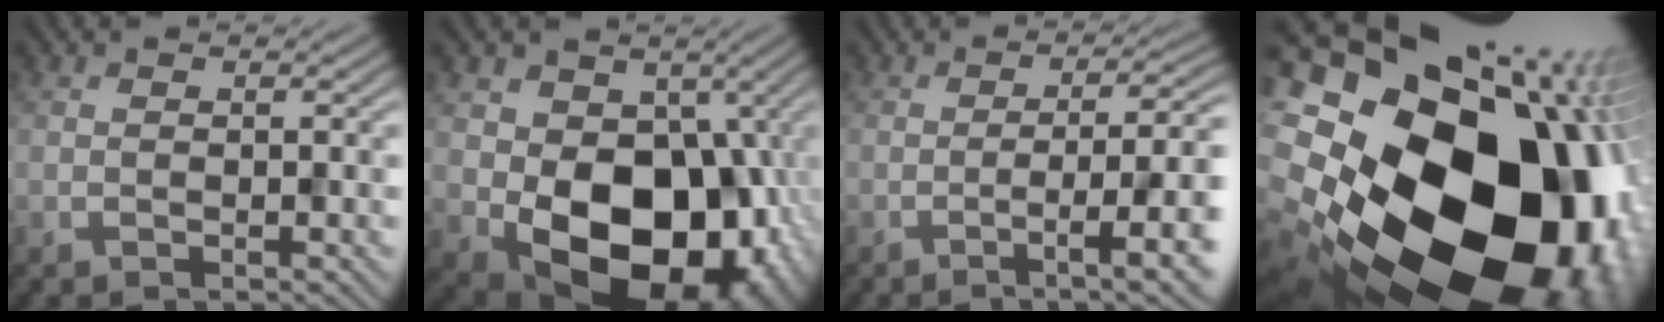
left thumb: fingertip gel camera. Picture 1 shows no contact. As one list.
[{"total": 17.0, "force": [-2.8, 12.0, 11.7], "torque": [-0.148, -0.037, -0.032]}, {"total": 7.7, "force": [-1.5, 1.6, 7.4], "torque": [-0.118, 0.005, -0.025]}, {"total": 25.9, "force": [-2.5, 20.7, 15.4], "torque": [-0.302, -0.066, -0.079]}]